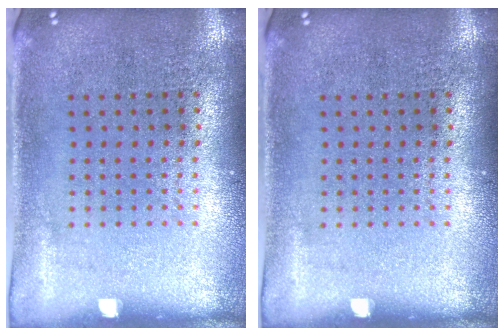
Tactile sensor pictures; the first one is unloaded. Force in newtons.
{"total": 0.0}